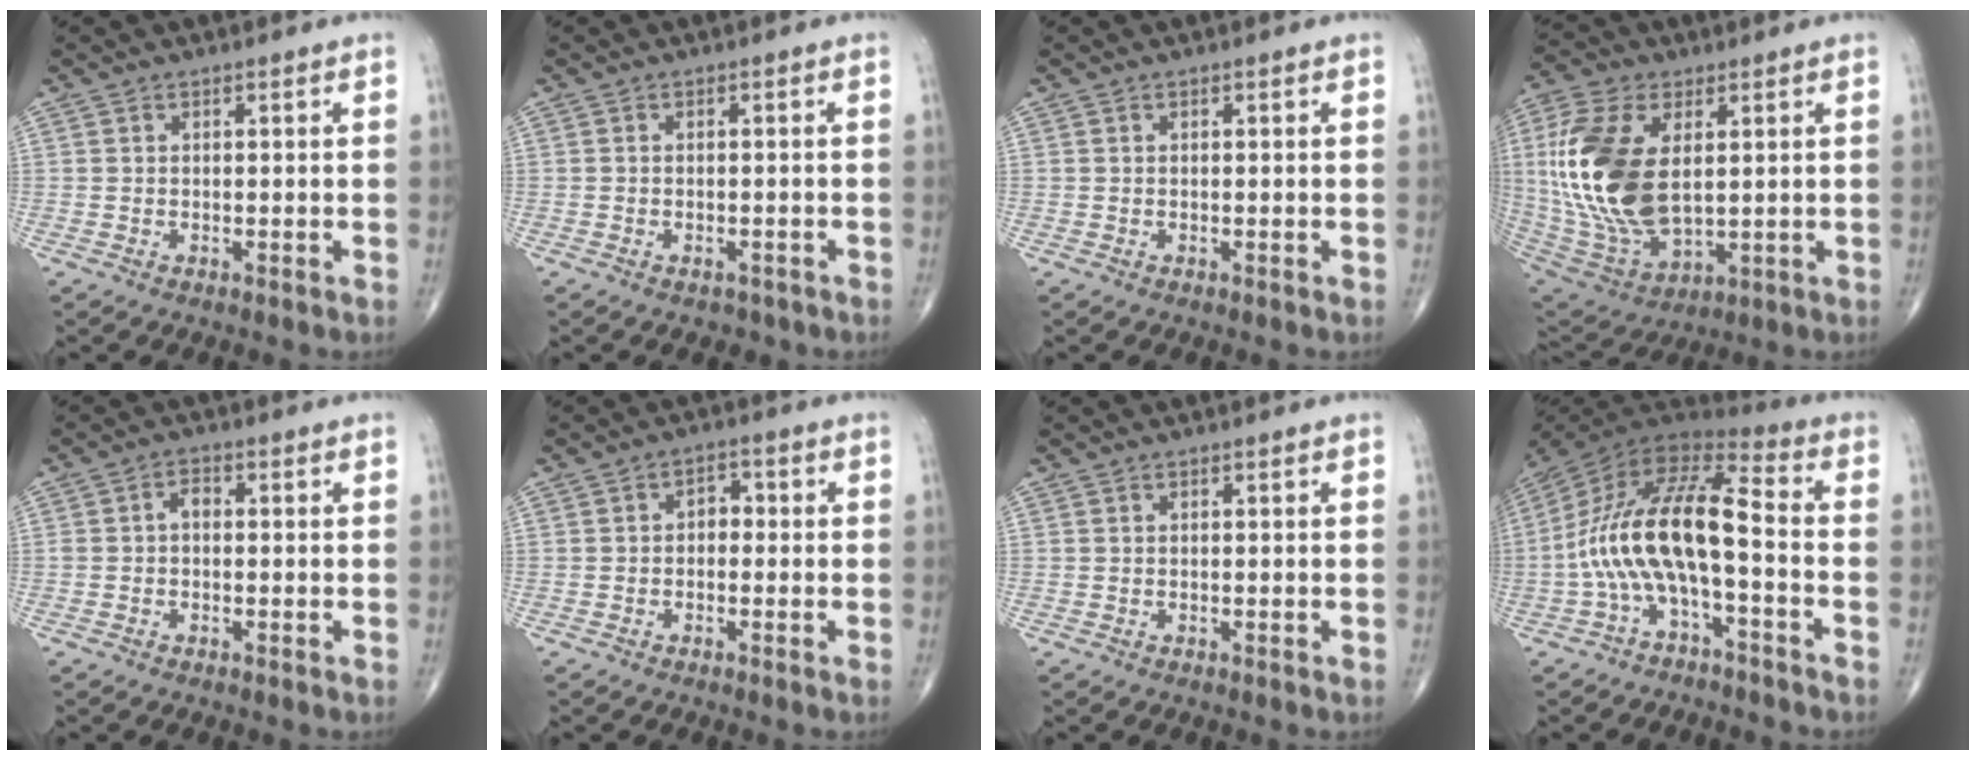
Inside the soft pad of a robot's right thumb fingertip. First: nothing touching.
{"total": 1.8, "force": [-1.4, 1.0, 0.5], "torque": [-0.010, 0.012, -0.014]}
{"total": 0.0}
{"total": 21.7, "force": [2.9, 12.0, 17.8], "torque": [-0.378, -0.021, 0.061]}
{"total": 2.3, "force": [-0.1, 1.5, 1.7], "torque": [-0.022, 0.010, -0.009]}
{"total": 2.8, "force": [-0.3, 2.0, 1.9], "torque": [-0.009, 0.014, -0.014]}
{"total": 0.0}
{"total": 16.5, "force": [-3.5, 5.7, 15.1], "torque": [-0.295, 0.074, -0.073]}